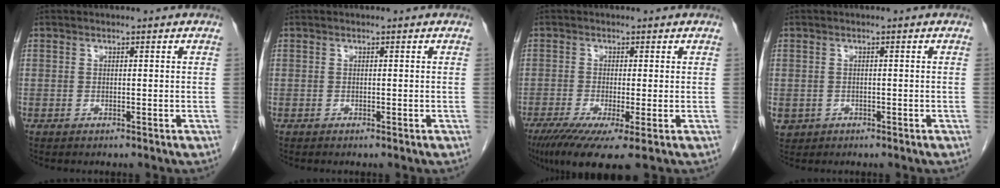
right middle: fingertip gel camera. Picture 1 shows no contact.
{"total": 0.0}
{"total": 8.3, "force": [-4.5, 1.1, 6.9], "torque": [-0.109, -0.021, -0.076]}
{"total": 2.4, "force": [-1.0, 2.2, 0.5], "torque": [-0.008, 0.003, -0.010]}